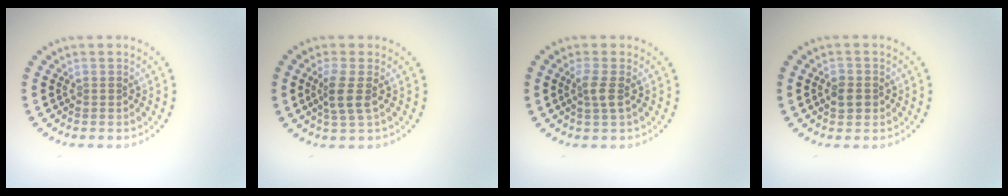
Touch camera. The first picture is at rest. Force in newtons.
{"total": 2.4, "press": 1.9, "slide": 1.5}
{"total": 1.6, "press": 1.5, "slide": 0.7}
{"total": 1.7, "press": 1.7, "slide": 0.3}